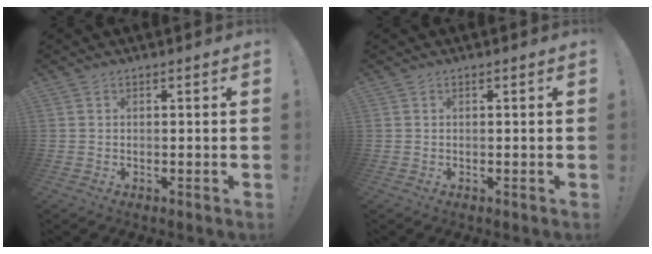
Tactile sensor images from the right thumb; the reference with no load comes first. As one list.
[{"total": 0.0}]